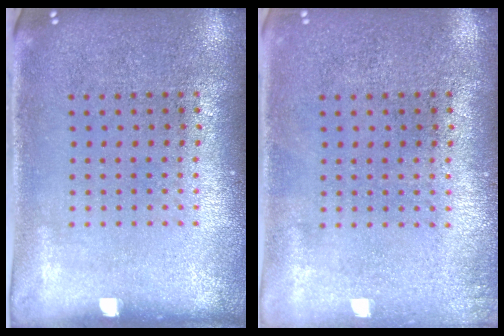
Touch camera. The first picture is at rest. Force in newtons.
{"total": 0.5, "press": 0.5, "slide": 0.1}